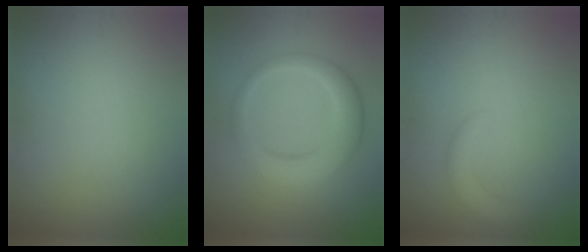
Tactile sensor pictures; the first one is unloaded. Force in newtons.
{"total": 4.8, "press": 4.8, "slide": 0.1}
{"total": 1.8, "press": 1.8, "slide": 0.3}